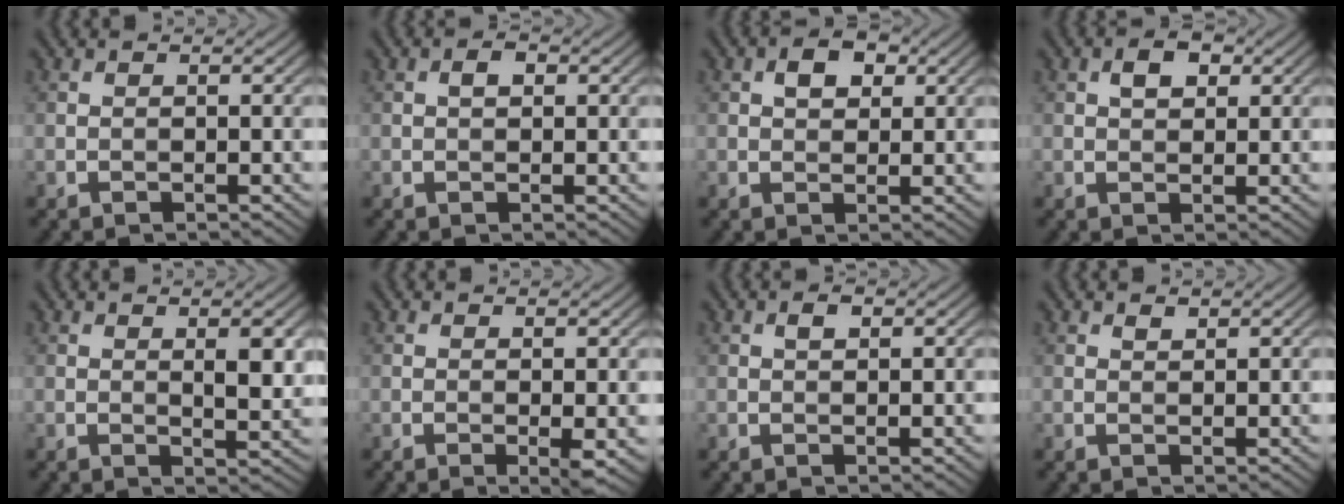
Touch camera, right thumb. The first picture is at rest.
{"total": 1.4, "force": [0.3, 0.8, 1.1], "torque": [-0.017, 0.003, 0.003]}
{"total": 3.2, "force": [1.2, 2.1, 2.1], "torque": [-0.037, 0.004, 0.018]}
{"total": 2.8, "force": [1.0, 1.7, 1.9], "torque": [-0.032, 0.004, 0.015]}
{"total": 4.0, "force": [1.1, 1.4, 3.6], "torque": [-0.061, -0.003, 0.024]}
{"total": 2.0, "force": [-0.2, 0.2, 2.0], "torque": [-0.035, -0.008, -0.004]}
{"total": 1.3, "force": [0.5, 0.7, 1.0], "torque": [-0.018, 0.000, 0.009]}
{"total": 0.9, "force": [0.7, 0.4, 0.4], "torque": [-0.008, -0.003, 0.014]}